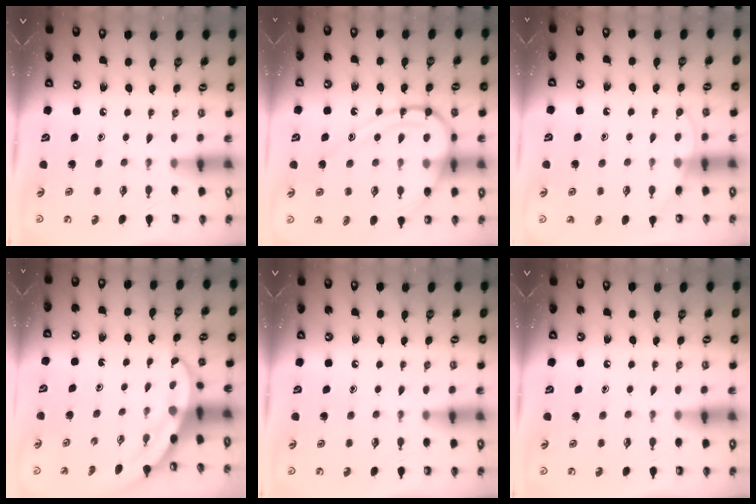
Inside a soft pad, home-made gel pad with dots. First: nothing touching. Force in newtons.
{"total": 16.2, "press": 16.2, "slide": 1.4}
{"total": 5.6, "press": 5.6, "slide": 0.7}
{"total": 3.4, "press": 3.4, "slide": 0.1}
{"total": 0.0}
{"total": 0.0}